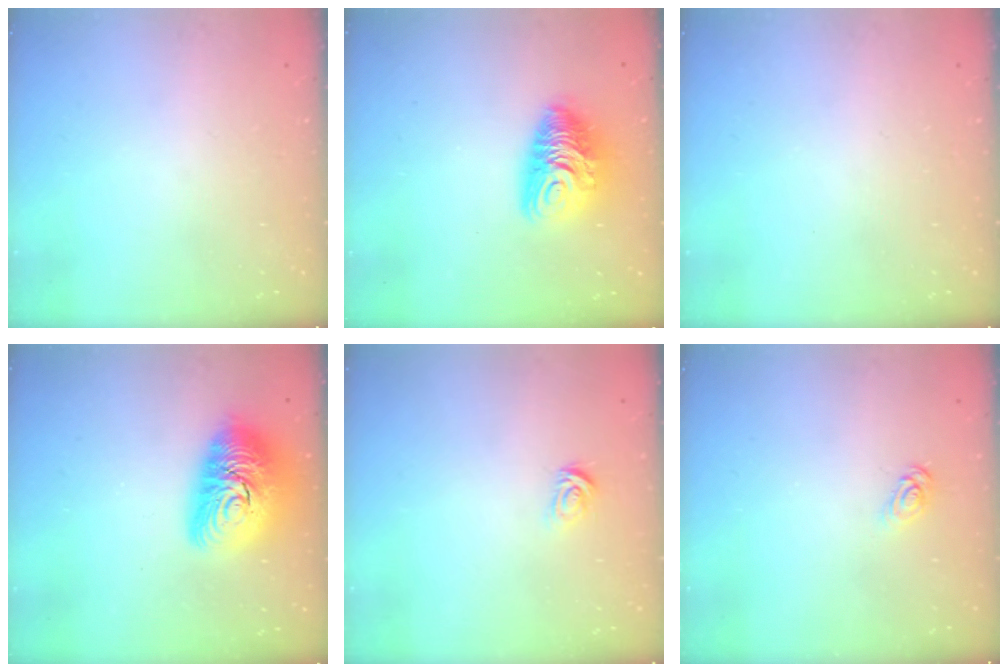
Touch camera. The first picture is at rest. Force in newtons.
{"total": 11.5, "press": 11.4, "slide": 1.2}
{"total": 0.0}
{"total": 16.3, "press": 16.3, "slide": 1.1}
{"total": 2.8, "press": 2.8, "slide": 0.4}
{"total": 3.4, "press": 3.4, "slide": 0.3}